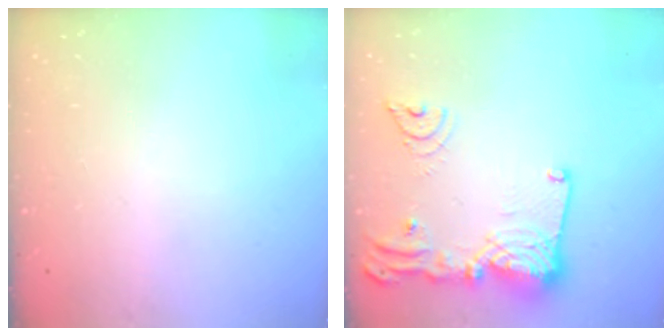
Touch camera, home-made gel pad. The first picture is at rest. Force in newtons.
{"total": 18.5, "press": 18.4, "slide": 1.7}